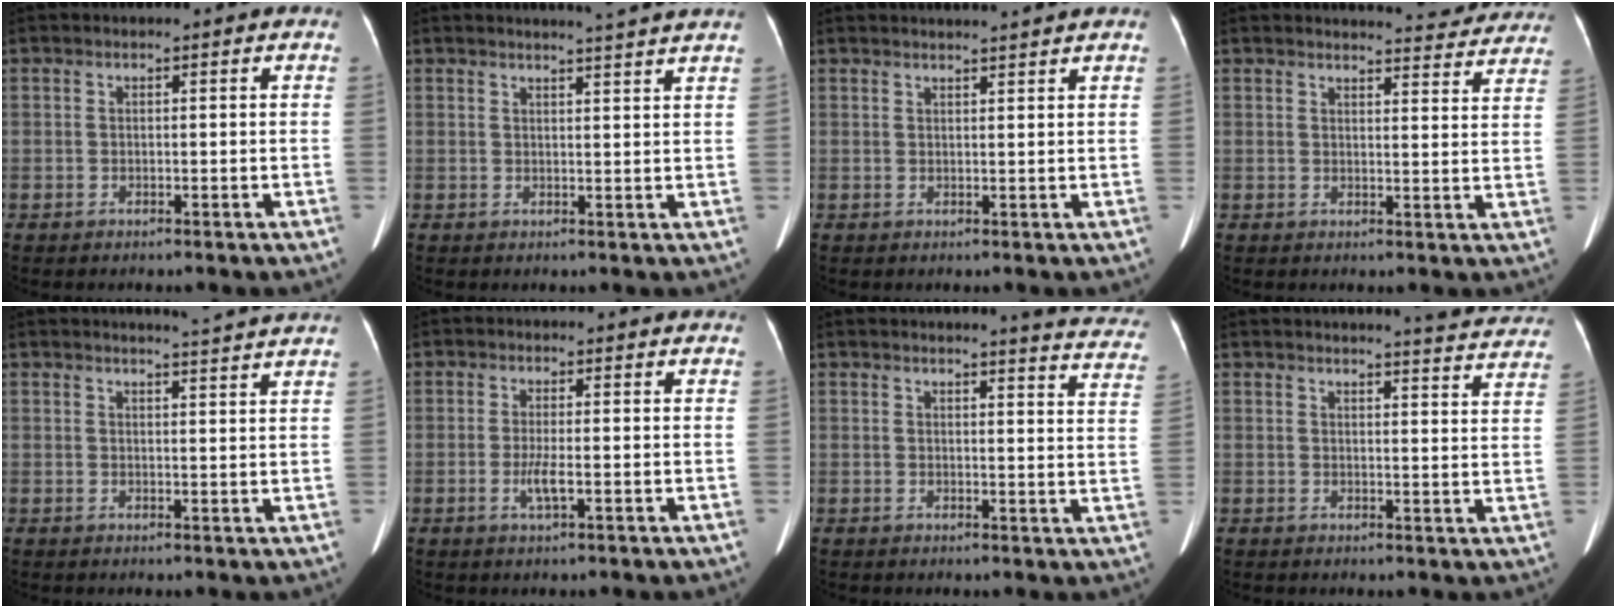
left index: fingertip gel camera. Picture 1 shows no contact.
{"total": 5.5, "force": [5.0, -1.2, 1.9], "torque": [-0.027, -0.003, 0.048]}
{"total": 5.3, "force": [5.0, -0.7, 1.6], "torque": [-0.021, 0.016, 0.058]}
{"total": 10.5, "force": [10.2, 1.6, 1.7], "torque": [-0.004, -0.020, 0.097]}
{"total": 5.0, "force": [4.7, -1.0, 1.4], "torque": [-0.023, -0.004, 0.050]}
{"total": 2.6, "force": [-0.8, 0.2, 2.5], "torque": [-0.053, -0.006, -0.012]}
{"total": 13.0, "force": [12.4, 0.8, 3.6], "torque": [-0.019, -0.078, 0.104]}
{"total": 10.5, "force": [10.2, 0.5, 2.5], "torque": [-0.022, -0.035, 0.096]}